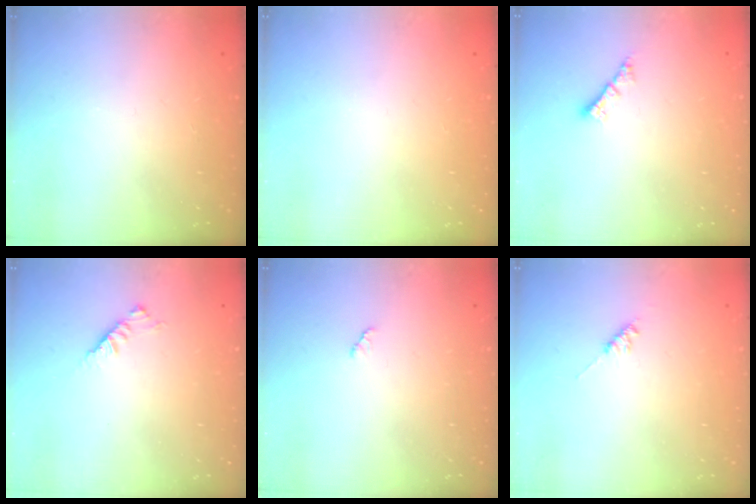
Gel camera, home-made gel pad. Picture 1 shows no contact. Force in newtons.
{"total": 0.0}
{"total": 2.4, "press": 2.4, "slide": 0.2}
{"total": 2.9, "press": 2.8, "slide": 0.7}
{"total": 2.1, "press": 2.1, "slide": 0.3}
{"total": 4.9, "press": 4.8, "slide": 0.8}